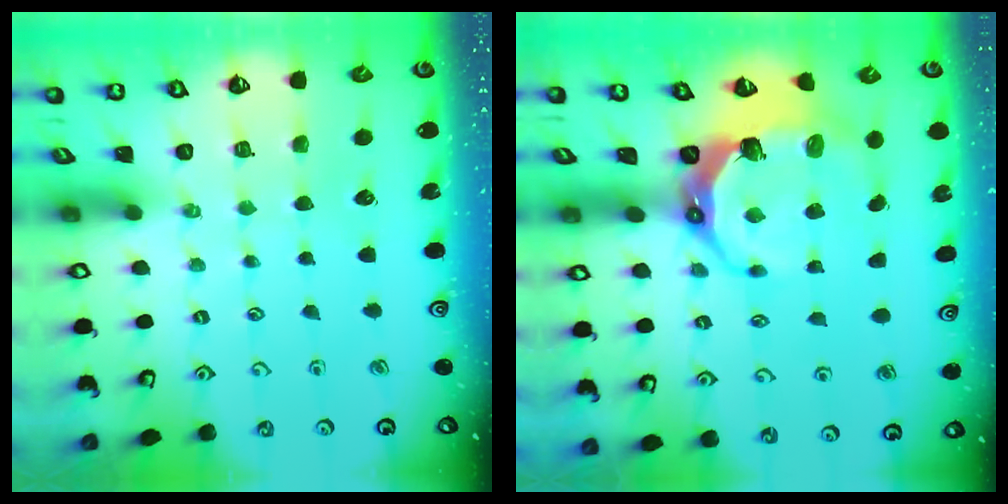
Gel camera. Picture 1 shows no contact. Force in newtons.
{"total": 9.3, "press": 7.9, "slide": 5.0}